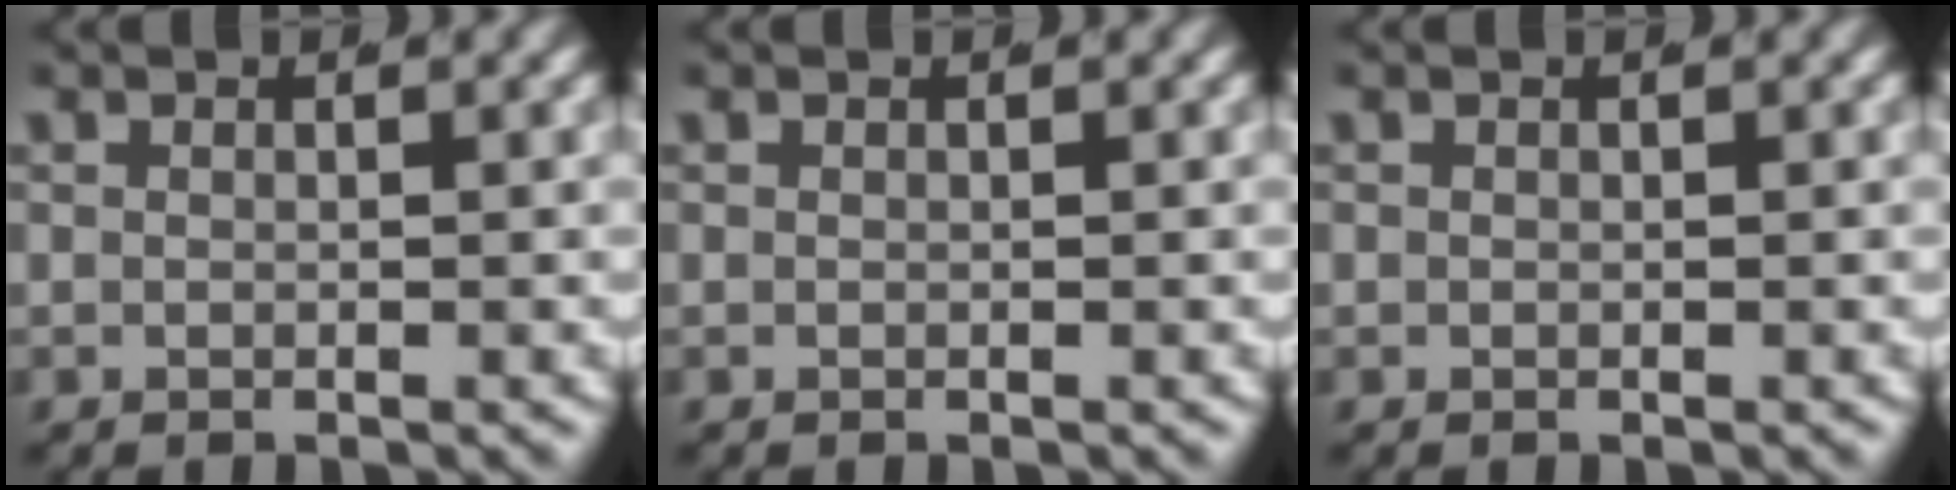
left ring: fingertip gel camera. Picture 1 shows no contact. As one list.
[{"total": 0.0}, {"total": 0.0}]